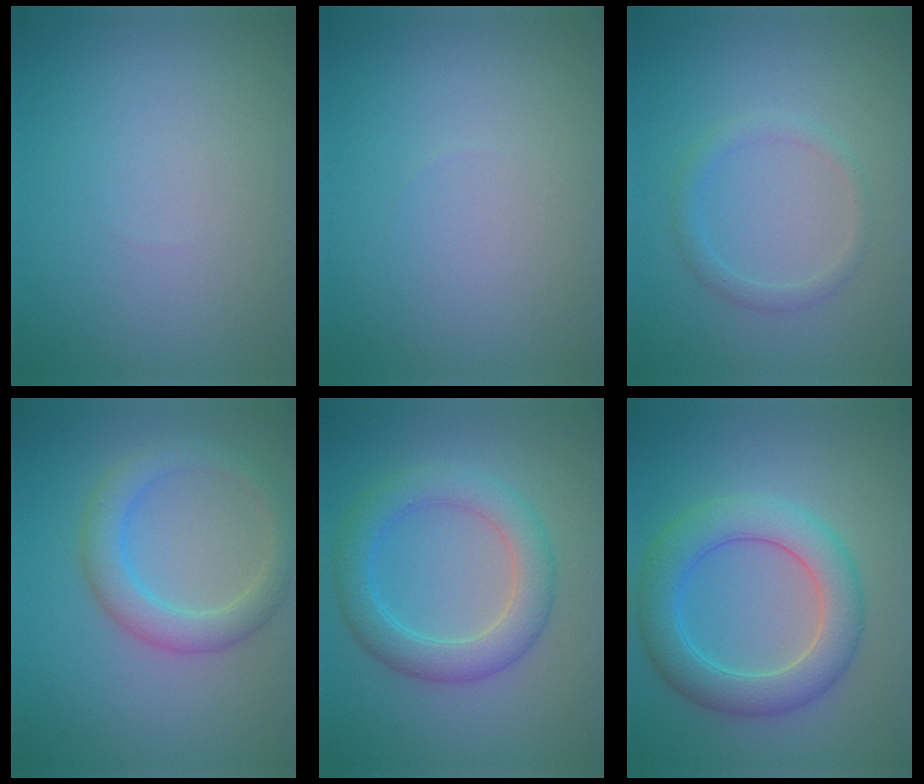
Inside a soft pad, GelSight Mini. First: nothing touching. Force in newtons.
{"total": 0.0}
{"total": 1.6, "press": 1.6, "slide": 0.0}
{"total": 3.7, "press": 3.7, "slide": 0.2}
{"total": 4.6, "press": 4.6, "slide": 0.2}
{"total": 5.8, "press": 5.8, "slide": 0.1}